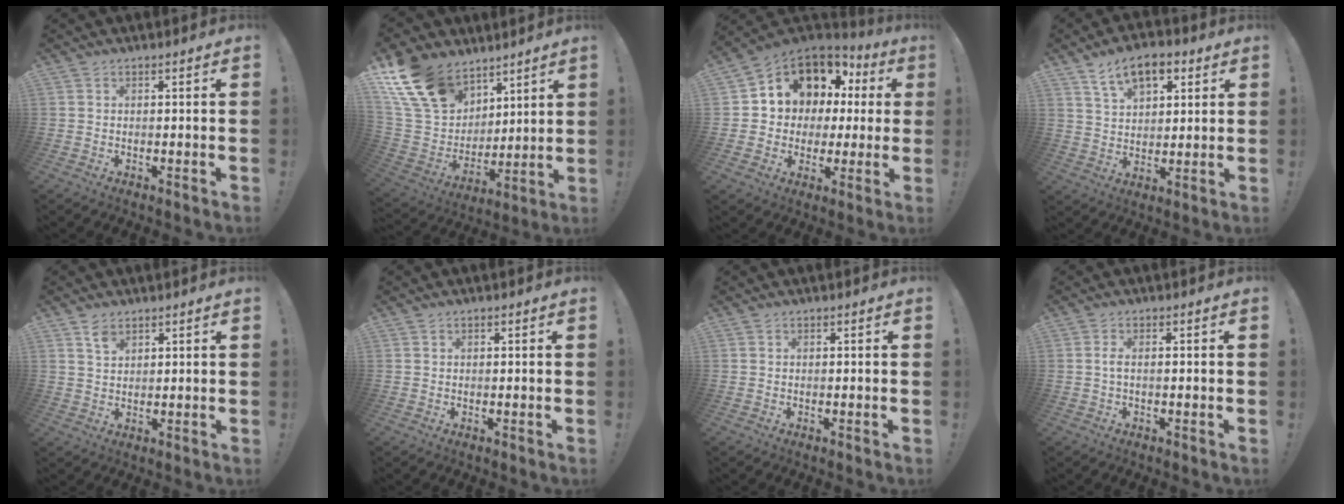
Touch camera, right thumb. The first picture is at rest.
{"total": 18.7, "force": [11.8, 12.6, 7.2], "torque": [-0.152, -0.068, 0.243]}
{"total": 10.1, "force": [4.1, 8.3, 4.0], "torque": [-0.076, -0.031, 0.088]}
{"total": 11.0, "force": [6.0, 6.3, 6.7], "torque": [-0.109, -0.012, 0.113]}
{"total": 3.7, "force": [2.6, 1.9, 1.7], "torque": [-0.015, -0.021, 0.046]}
{"total": 0.0}
{"total": 0.0}
{"total": 2.2, "force": [-0.3, 0.3, 2.2], "torque": [-0.055, 0.005, -0.008]}